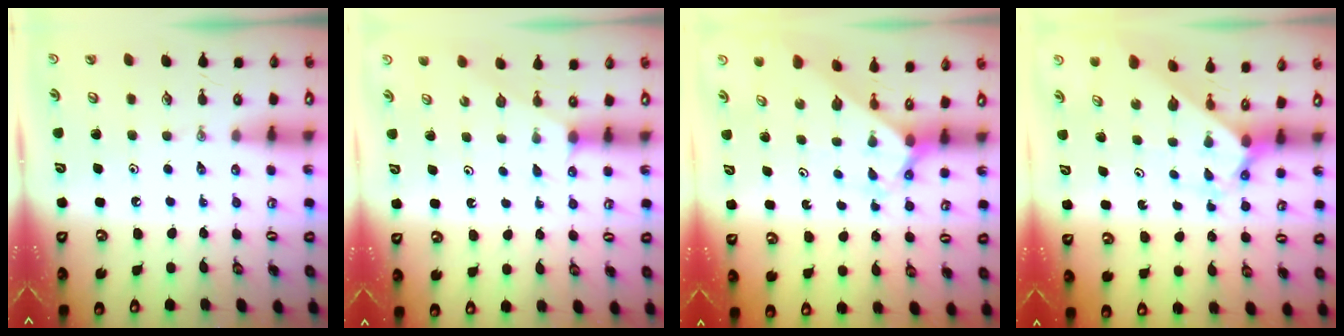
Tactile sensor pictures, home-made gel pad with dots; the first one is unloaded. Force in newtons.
{"total": 2.4, "press": 2.4, "slide": 0.4}
{"total": 2.5, "press": 2.5, "slide": 0.3}
{"total": 2.2, "press": 2.2, "slide": 0.2}